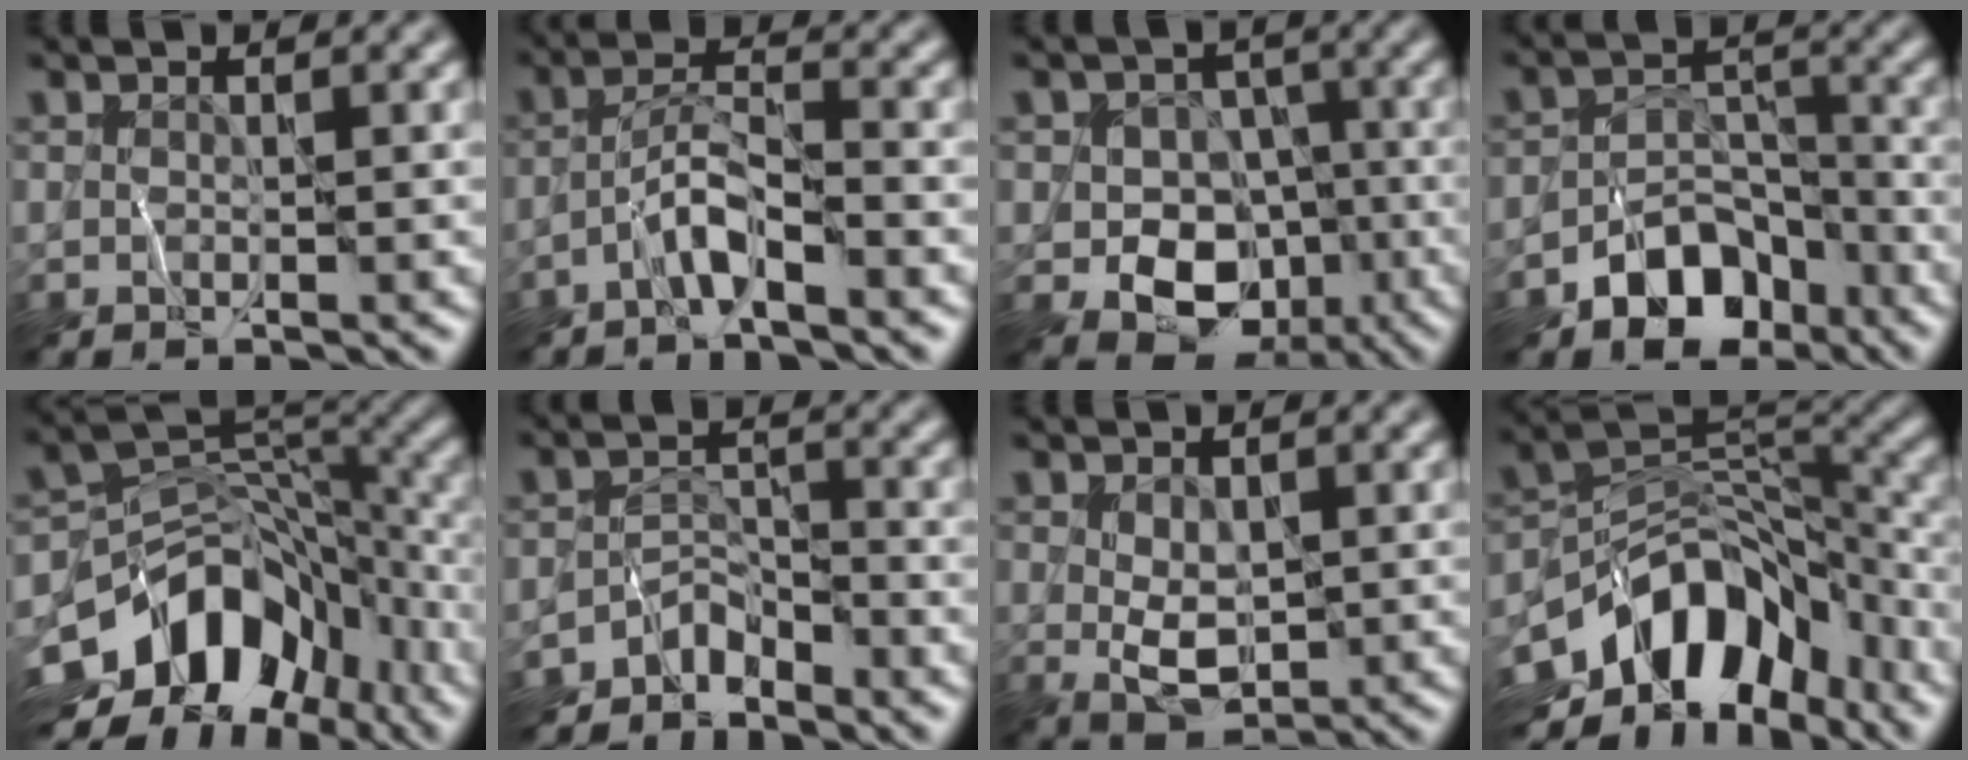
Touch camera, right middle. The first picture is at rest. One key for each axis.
{"total": 2.9, "fx": -2.0, "fy": 0.4, "fz": 2.1, "tx": -0.040, "ty": 0.016, "tz": -0.046}
{"total": 8.3, "fx": -2.7, "fy": 6.5, "fz": 4.4, "tx": -0.038, "ty": -0.002, "tz": -0.055}
{"total": 6.1, "fx": -3.7, "fy": 4.0, "fz": 2.7, "tx": -0.024, "ty": -0.003, "tz": -0.063}
{"total": 12.7, "fx": -5.6, "fy": 8.3, "fz": 7.8, "tx": -0.130, "ty": 0.005, "tz": -0.103}
{"total": 3.3, "fx": -2.9, "fy": 1.5, "fz": 0.6, "tx": 0.004, "ty": 0.002, "tz": -0.060}
{"total": 3.5, "fx": 0.1, "fy": 2.1, "fz": 2.7, "tx": -0.050, "ty": -0.009, "tz": 0.007}
{"total": 11.8, "fx": -5.5, "fy": 7.3, "fz": 7.4, "tx": -0.115, "ty": 0.010, "tz": -0.105}